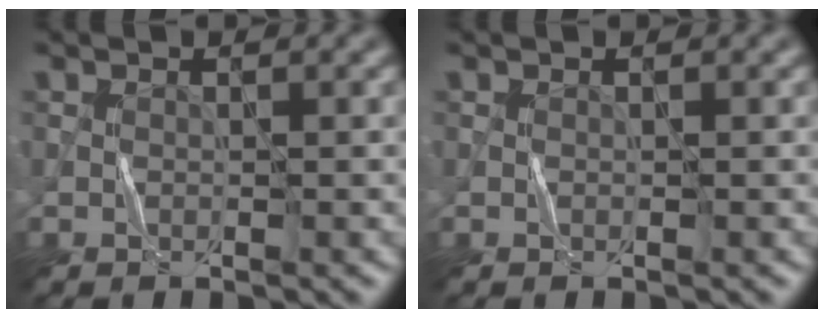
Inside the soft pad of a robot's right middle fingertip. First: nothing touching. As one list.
[{"total": 0.0}]